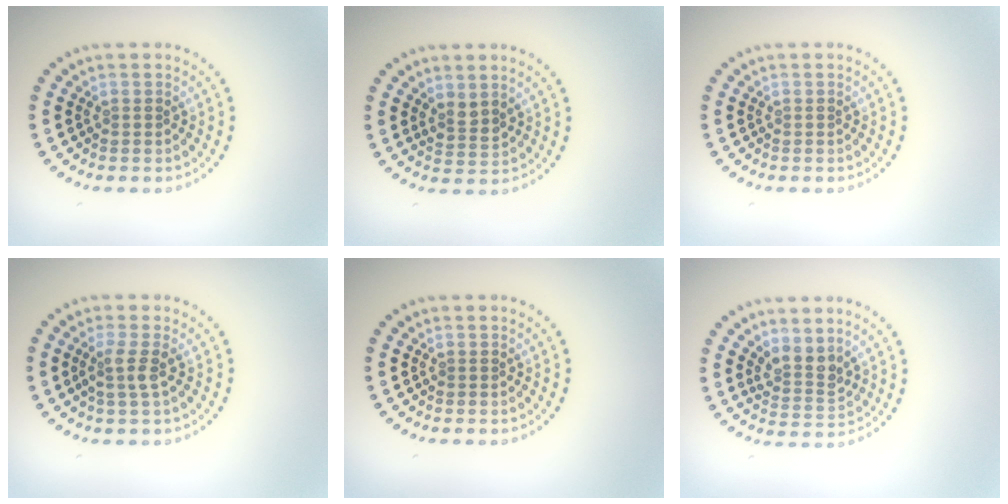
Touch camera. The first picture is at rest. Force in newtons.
{"total": 1.6, "press": 1.3, "slide": 1.0}
{"total": 0.0}
{"total": 1.9, "press": 1.5, "slide": 1.2}
{"total": 0.0}
{"total": 2.6, "press": 2.0, "slide": 1.7}